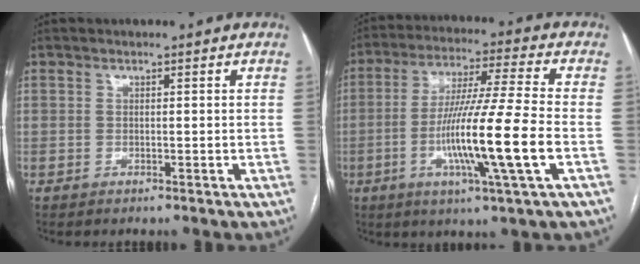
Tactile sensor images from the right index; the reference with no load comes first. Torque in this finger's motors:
{"motor_torque": [2.14, 0.00, 1.05, 0.21]}